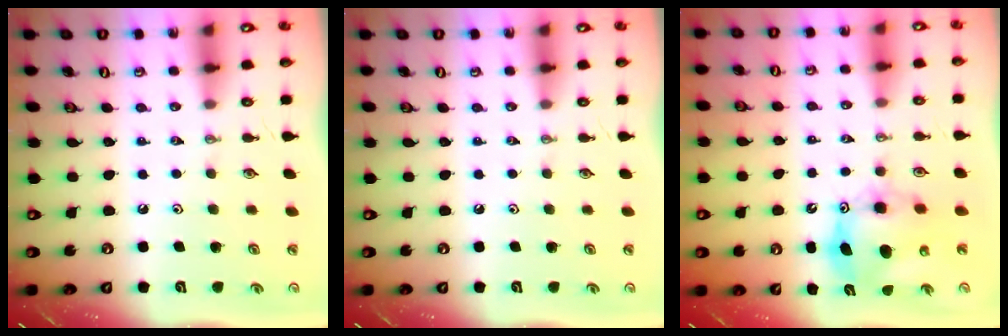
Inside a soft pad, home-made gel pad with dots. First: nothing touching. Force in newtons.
{"total": 0.0}
{"total": 10.6, "press": 10.5, "slide": 0.9}